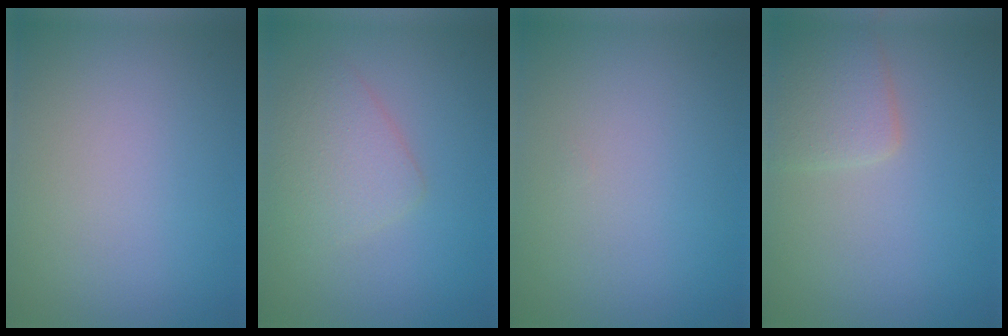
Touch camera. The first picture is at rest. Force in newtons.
{"total": 3.1, "press": 3.1, "slide": 0.2}
{"total": 0.0}
{"total": 2.9, "press": 2.9, "slide": 0.2}